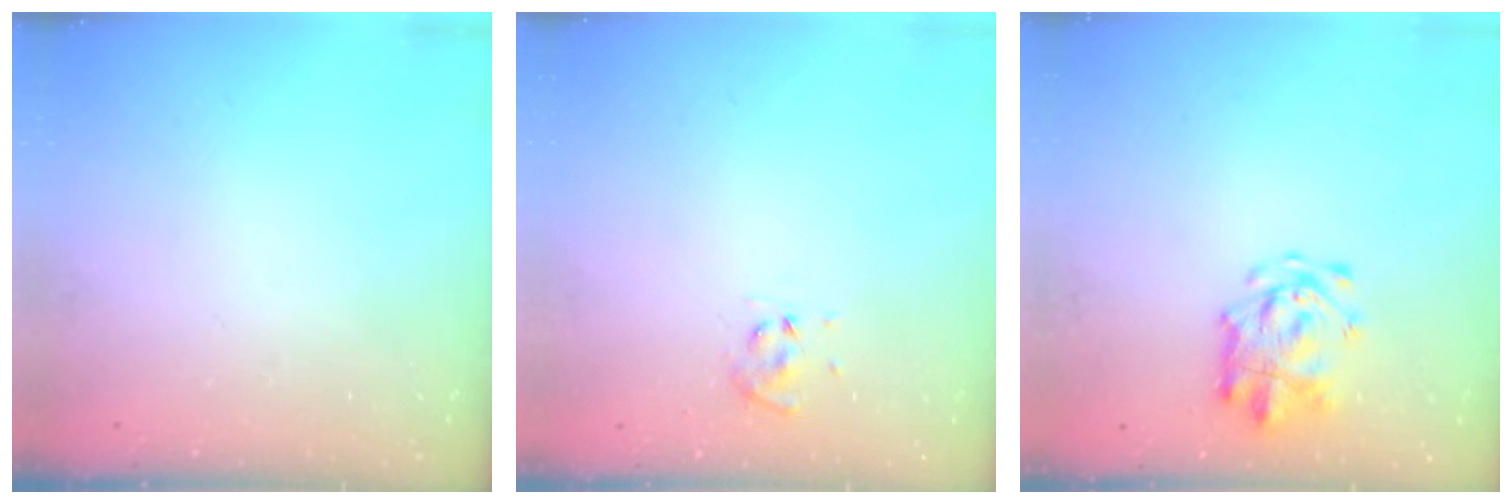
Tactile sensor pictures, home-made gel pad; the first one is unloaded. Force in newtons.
{"total": 5.0, "press": 4.8, "slide": 1.2}
{"total": 6.0, "press": 5.9, "slide": 1.3}